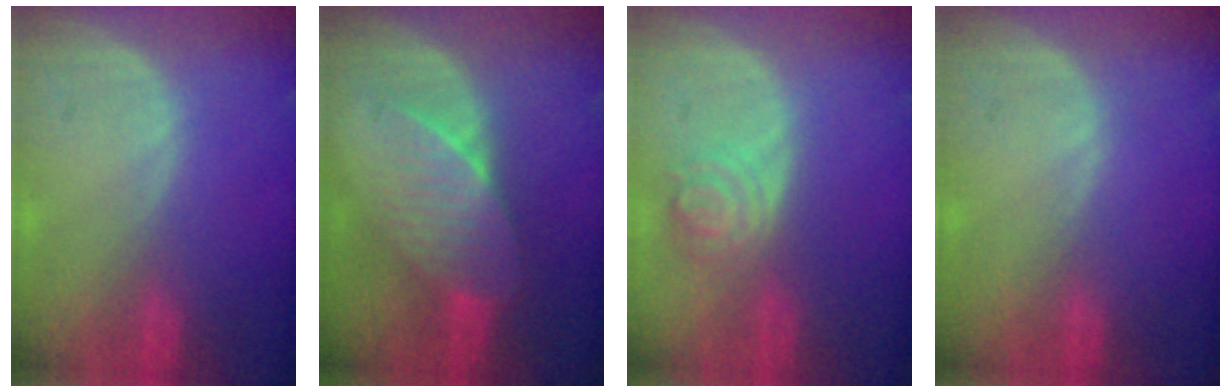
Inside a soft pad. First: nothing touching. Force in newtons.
{"total": 7.0, "press": 6.6, "slide": 2.3}
{"total": 4.1, "press": 4.1, "slide": 0.1}
{"total": 0.0}